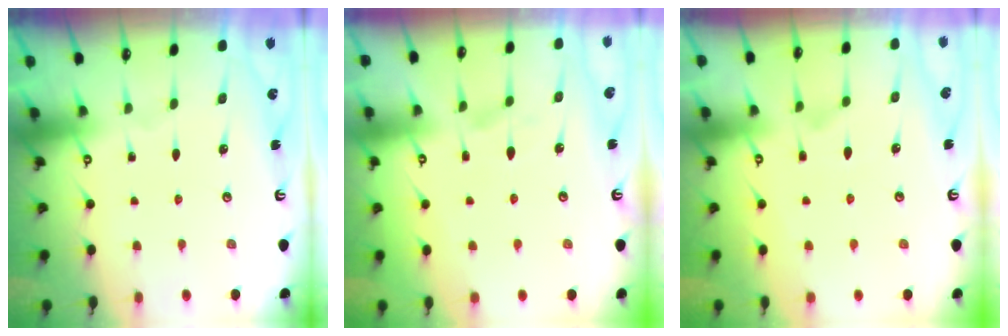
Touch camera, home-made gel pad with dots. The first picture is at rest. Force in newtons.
{"total": 2.4, "press": 2.1, "slide": 1.1}
{"total": 1.1, "press": 0.3, "slide": 1.0}